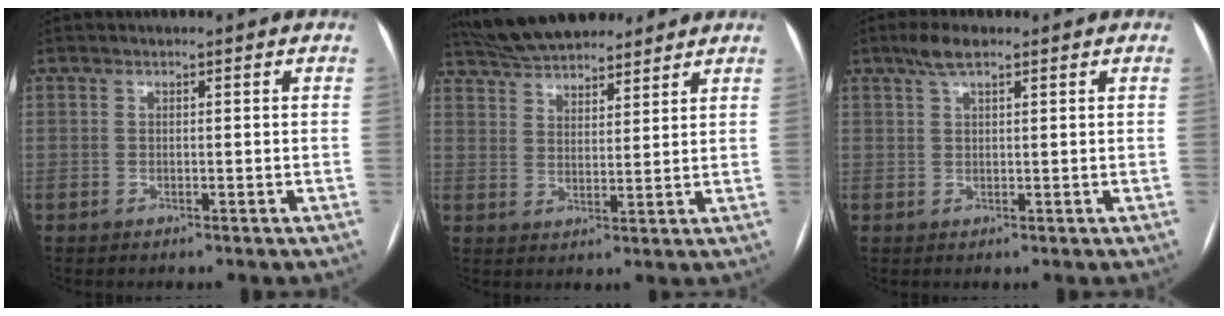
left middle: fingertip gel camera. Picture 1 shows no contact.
{"total": 14.1, "force": [12.4, 3.9, 5.5], "torque": [-0.099, 0.033, 0.204]}
{"total": 3.3, "force": [2.2, 0.8, 2.2], "torque": [-0.049, 0.011, 0.044]}